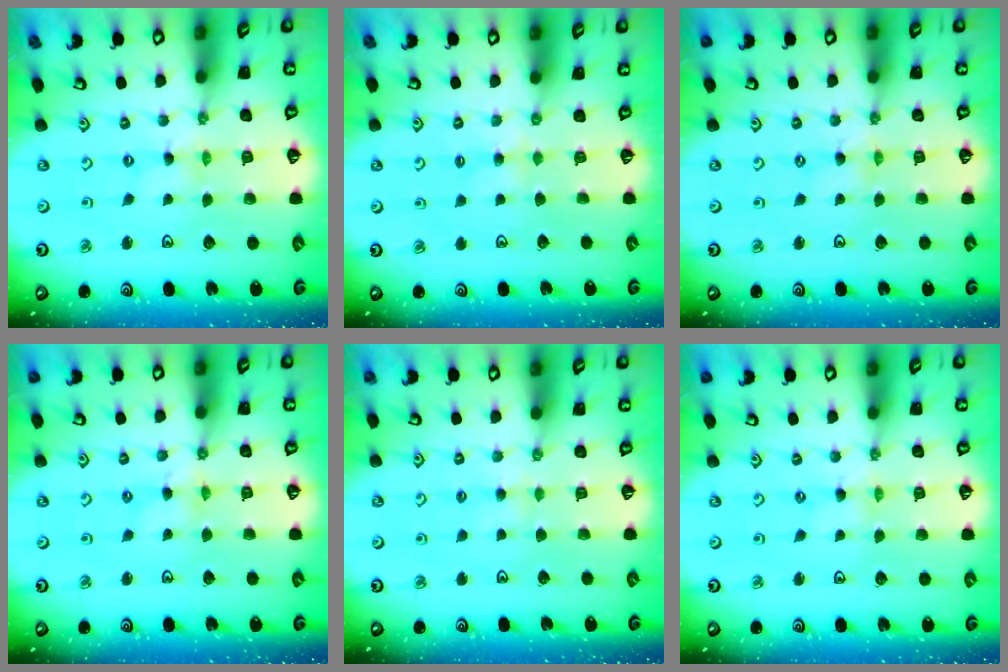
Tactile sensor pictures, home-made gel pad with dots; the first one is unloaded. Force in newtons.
{"total": 2.7, "press": 2.7, "slide": 0.5}
{"total": 0.6, "press": 0.6, "slide": 0.2}
{"total": 2.3, "press": 2.2, "slide": 0.4}
{"total": 2.7, "press": 2.6, "slide": 0.4}
{"total": 0.0}